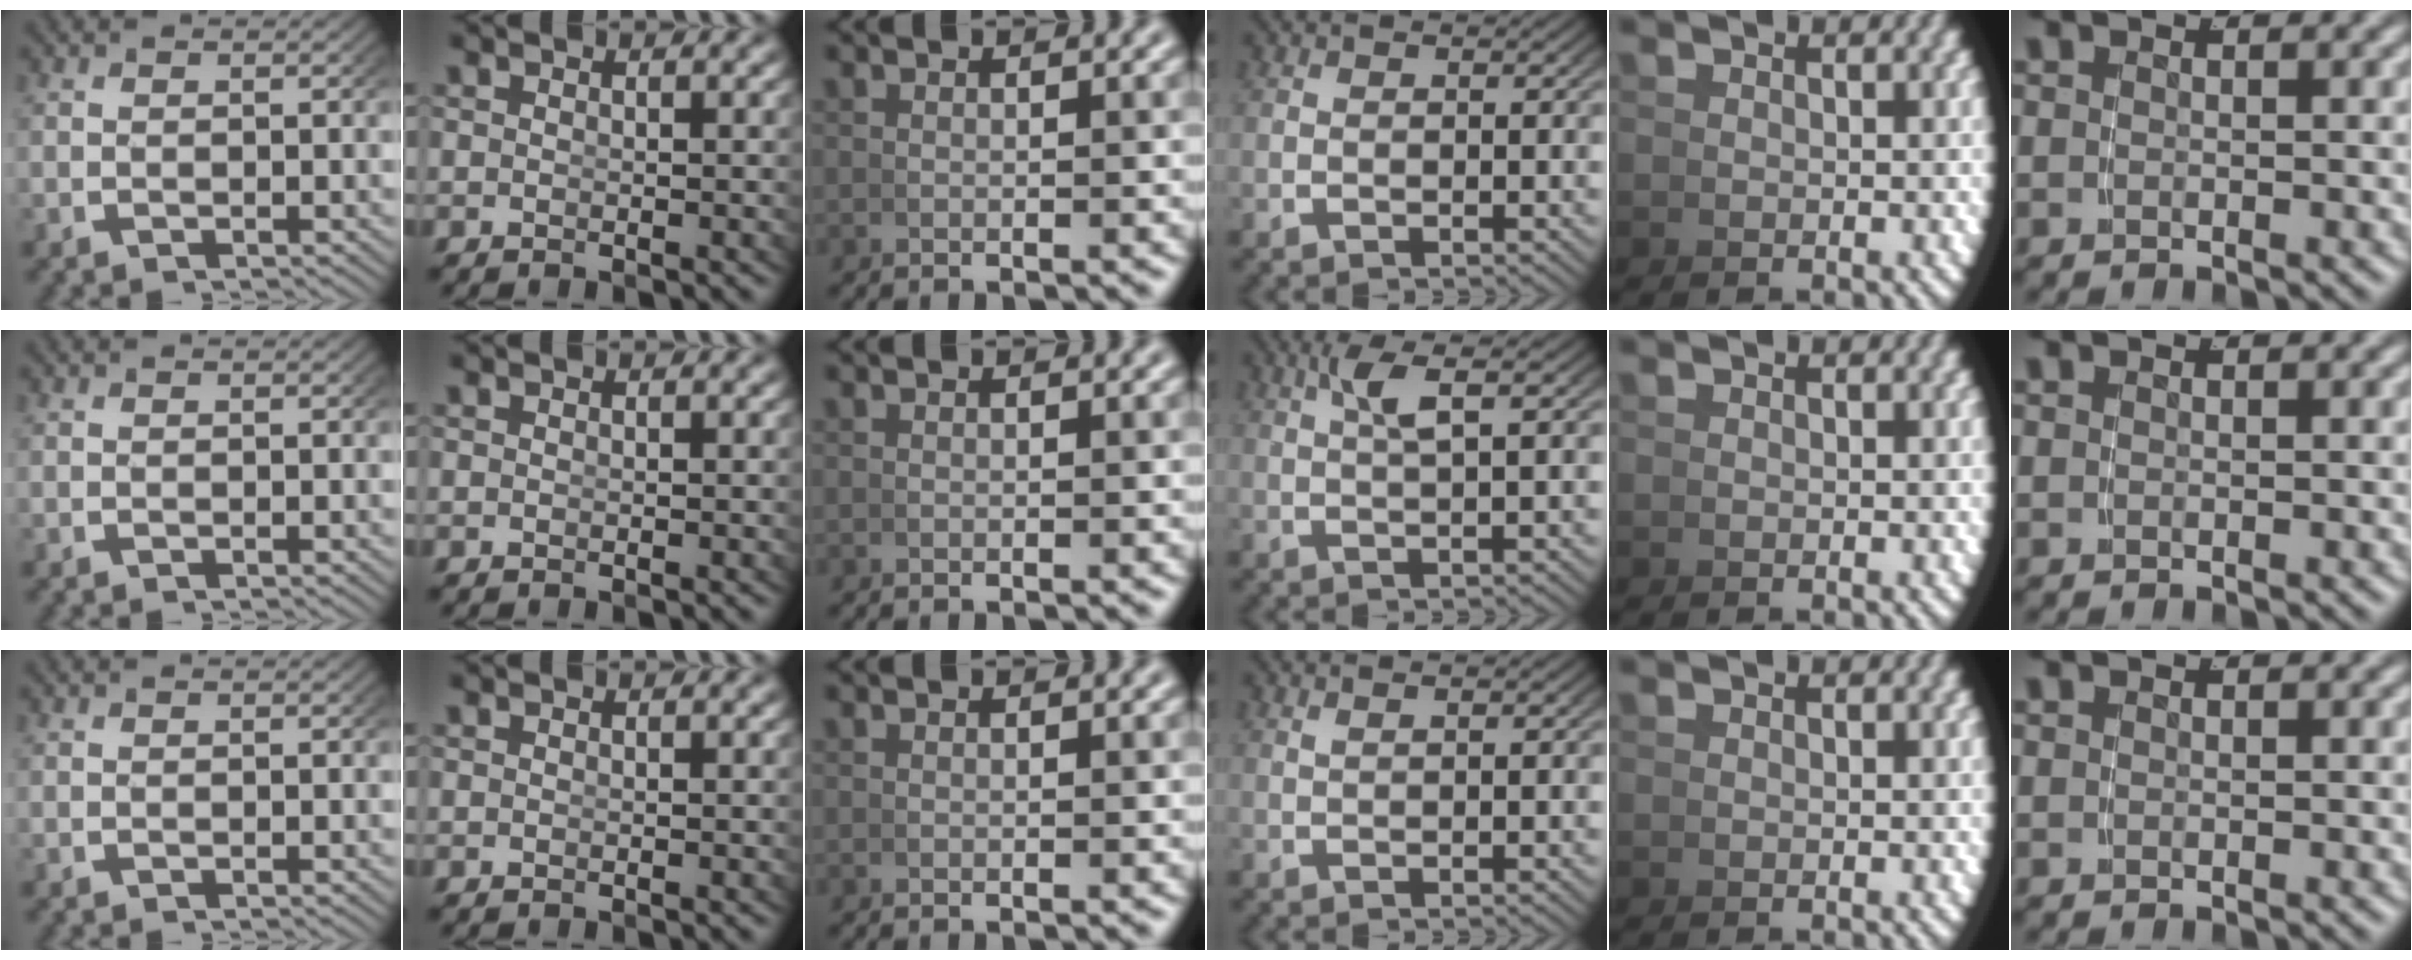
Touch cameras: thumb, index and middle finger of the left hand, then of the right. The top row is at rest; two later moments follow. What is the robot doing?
{"motion": "grasp_and_lifting", "object": "coin"}